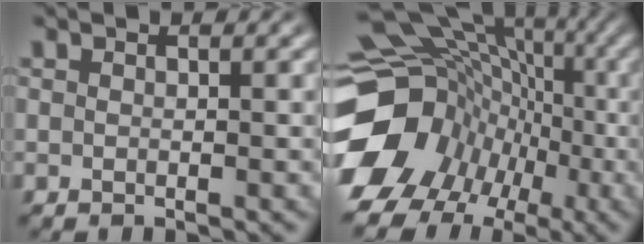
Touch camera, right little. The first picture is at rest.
{"total": 17.9, "force": [-1.9, 14.8, 10.0], "torque": [-0.181, -0.055, -0.022]}